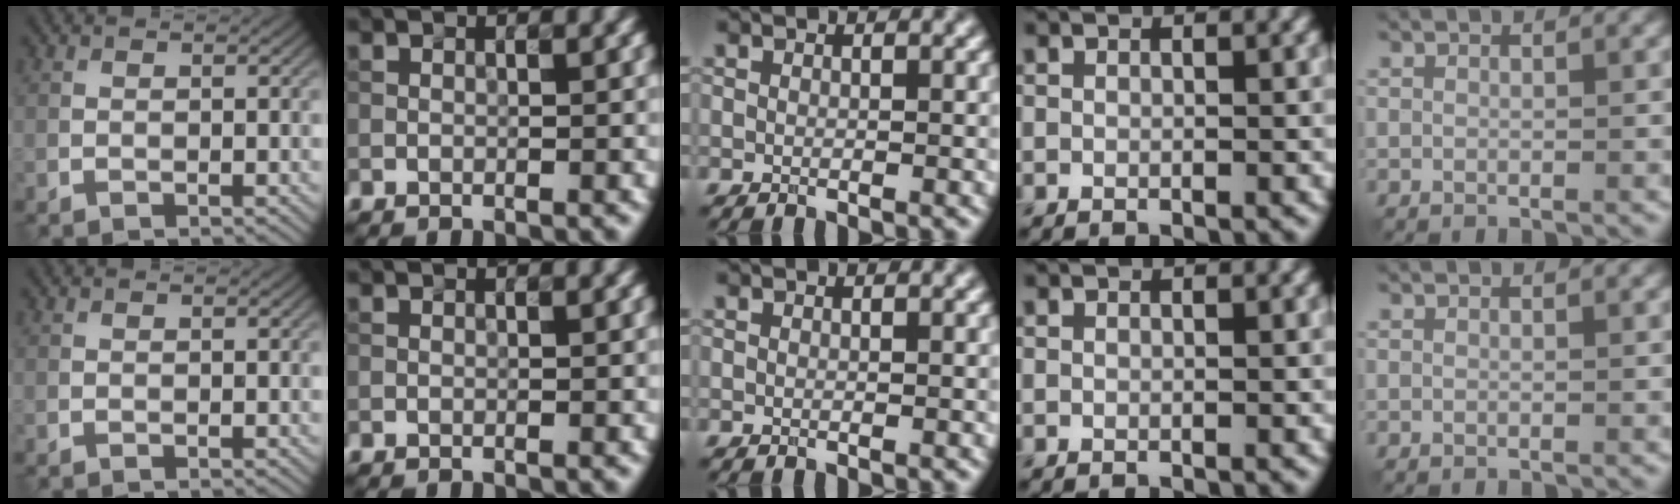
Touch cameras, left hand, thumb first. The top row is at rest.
{}